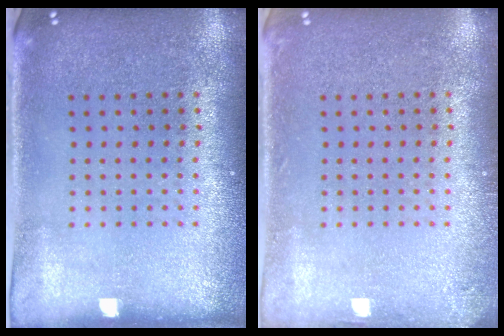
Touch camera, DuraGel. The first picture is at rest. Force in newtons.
{"total": 0.9, "press": 0.9, "slide": 0.1}